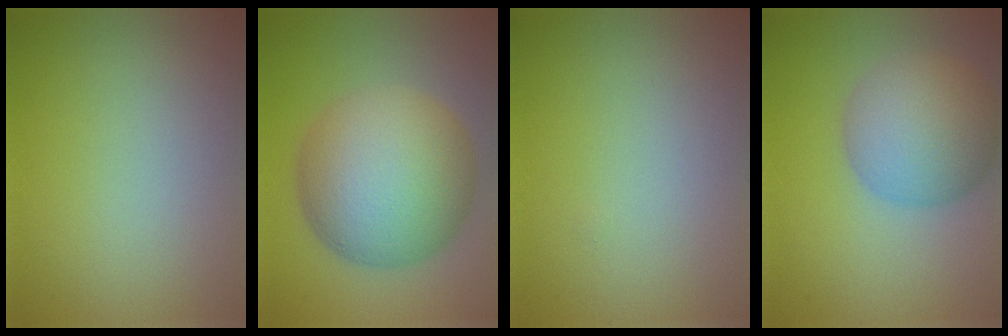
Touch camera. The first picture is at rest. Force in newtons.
{"total": 11.8, "press": 11.8, "slide": 0.2}
{"total": 0.0}
{"total": 6.5, "press": 6.5, "slide": 0.2}